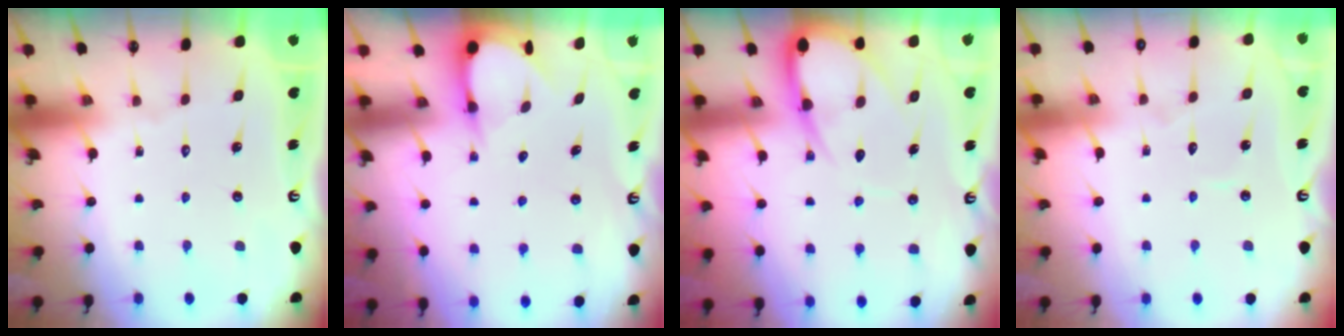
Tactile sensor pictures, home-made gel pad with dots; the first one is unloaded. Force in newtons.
{"total": 3.4, "press": 3.4, "slide": 0.3}
{"total": 9.7, "press": 9.6, "slide": 0.9}
{"total": 5.1, "press": 5.1, "slide": 0.4}